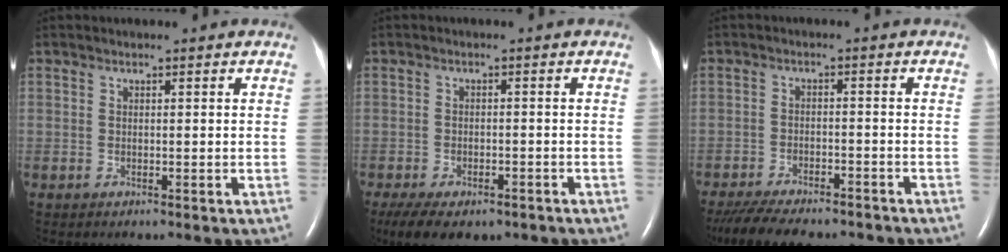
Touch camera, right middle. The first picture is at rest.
{"total": 10.1, "force": [-7.1, 4.6, 5.6], "torque": [-0.097, -0.010, -0.097]}
{"total": 14.9, "force": [-12.9, 3.7, 6.5], "torque": [-0.142, -0.018, -0.183]}